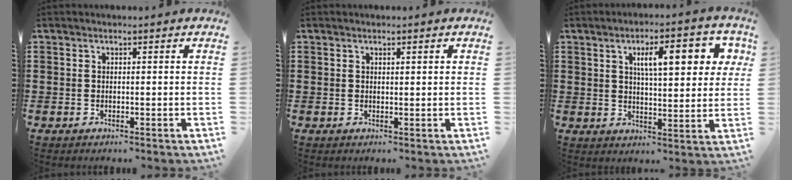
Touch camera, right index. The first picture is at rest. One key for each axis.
{"total": 0.5, "fx": 0.3, "fy": 0.1, "fz": 0.4, "tx": -0.008, "ty": 0.001, "tz": 0.006}
{"total": 8.9, "fx": 3.3, "fy": 2.8, "fz": 7.8, "tx": -0.124, "ty": 0.000, "tz": 0.048}